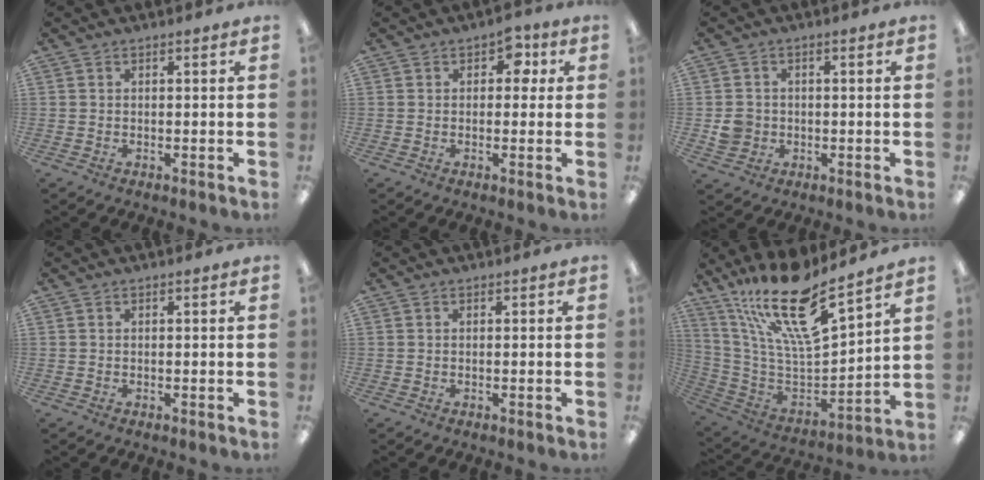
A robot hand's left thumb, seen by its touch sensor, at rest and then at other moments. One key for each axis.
{"total": 4.6, "fx": 1.4, "fy": 3.1, "fz": 3.1, "tx": -0.033, "ty": 0.000, "tz": 0.017}
{"total": 4.2, "fx": -0.7, "fy": 3.9, "fz": 1.4, "tx": -0.018, "ty": 0.006, "tz": -0.011}
{"total": 0.0}
{"total": 0.0}
{"total": 20.5, "fx": 15.3, "fy": 4.8, "fz": 12.8, "tx": -0.235, "ty": -0.110, "tz": 0.261}